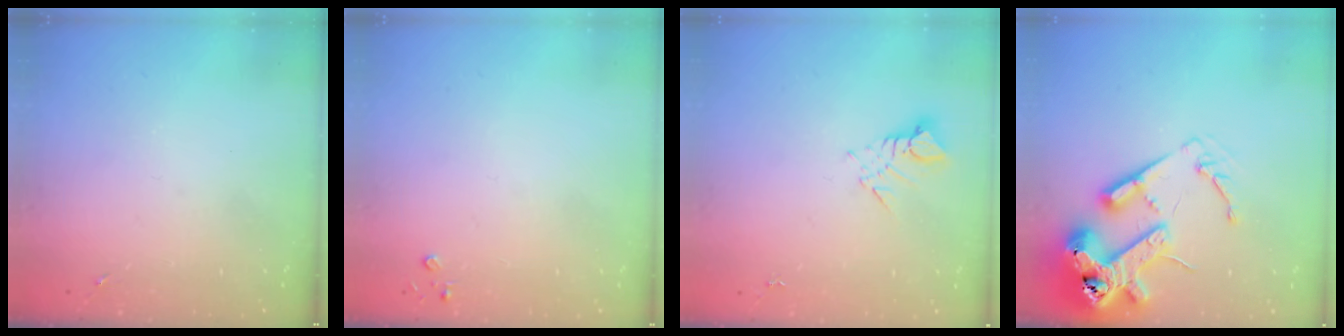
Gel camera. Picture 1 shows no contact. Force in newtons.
{"total": 2.2, "press": 2.2, "slide": 0.3}
{"total": 3.7, "press": 3.7, "slide": 0.2}
{"total": 18.0, "press": 17.9, "slide": 2.6}